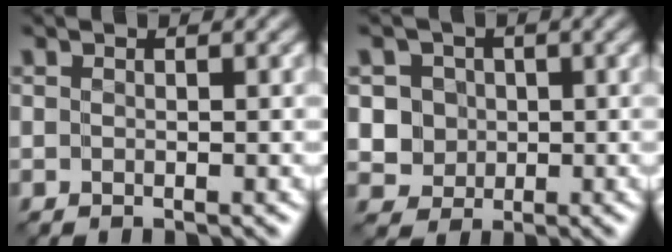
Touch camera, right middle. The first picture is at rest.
{"total": 4.7, "force": [0.9, 4.4, 1.4], "torque": [-0.011, 0.024, 0.008]}